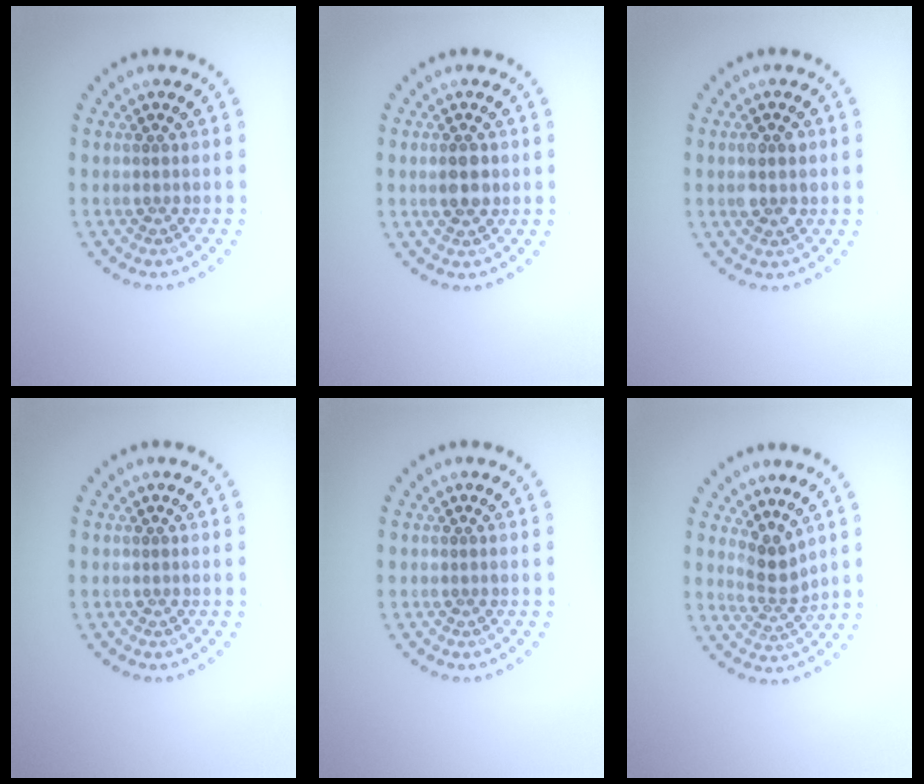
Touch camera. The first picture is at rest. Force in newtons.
{"total": 2.2, "press": 2.2, "slide": 0.3}
{"total": 2.4, "press": 2.4, "slide": 0.3}
{"total": 0.0}
{"total": 0.0}
{"total": 2.4, "press": 1.7, "slide": 1.7}